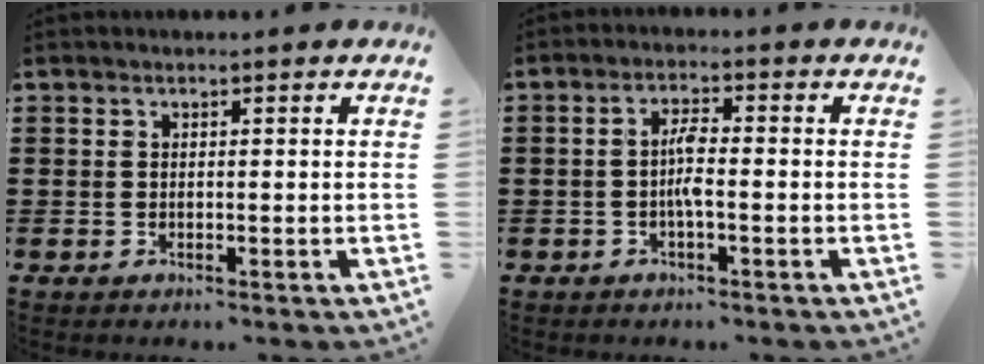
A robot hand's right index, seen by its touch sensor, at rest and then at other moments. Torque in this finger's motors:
{"motor_torque": [0.90, -0.45, 0.38, 0.14]}